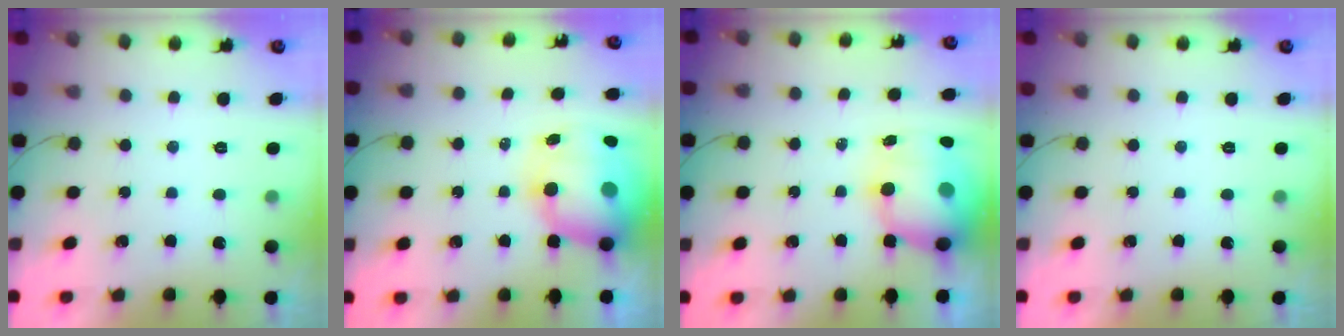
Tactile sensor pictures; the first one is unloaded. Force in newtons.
{"total": 15.5, "press": 15.0, "slide": 3.7}
{"total": 14.1, "press": 13.6, "slide": 3.6}
{"total": 0.0}